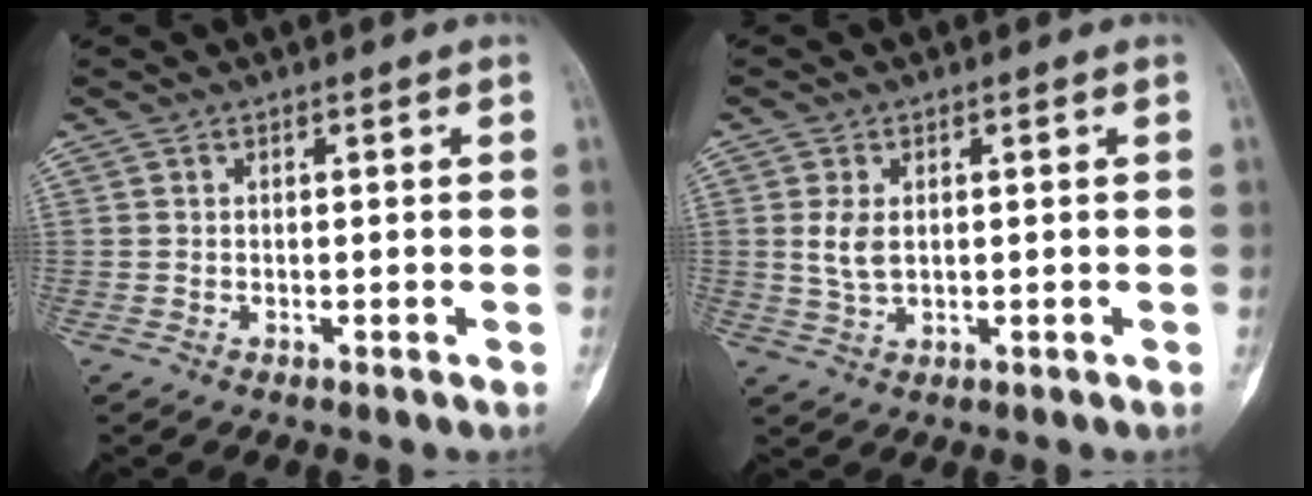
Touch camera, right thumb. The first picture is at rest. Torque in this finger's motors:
{"motor_torque": [0.85, 0.00, 0.25, -0.72, 0.07]}